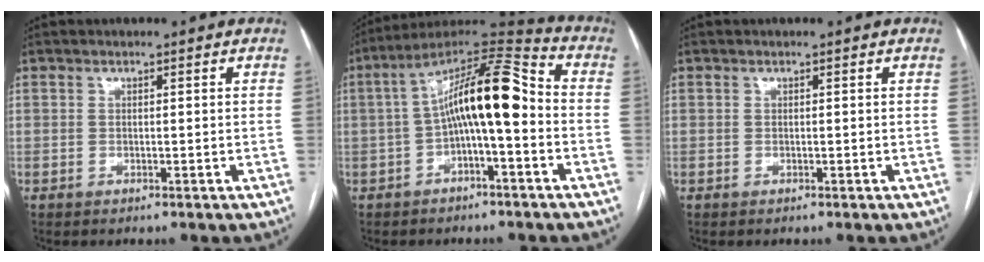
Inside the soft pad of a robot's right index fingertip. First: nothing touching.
{"total": 13.8, "force": [-0.7, 2.8, 13.5], "torque": [-0.228, 0.049, -0.013]}
{"total": 0.0}